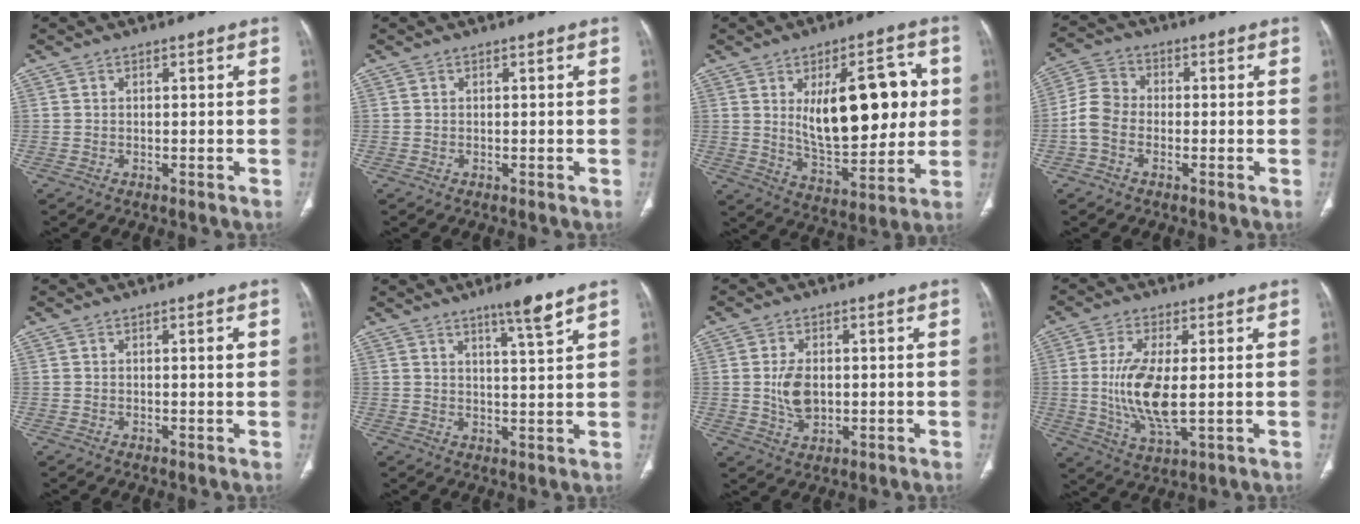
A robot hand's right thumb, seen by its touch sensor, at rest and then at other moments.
{"total": 0.0}
{"total": 19.7, "force": [3.5, 9.3, 17.0], "torque": [-0.211, -0.014, 0.062]}
{"total": 6.3, "force": [-1.7, 4.6, 4.0], "torque": [-0.074, 0.019, -0.046]}
{"total": 1.3, "force": [0.3, 0.2, 1.2], "torque": [-0.017, 0.000, 0.003]}
{"total": 5.5, "force": [3.8, -0.1, 4.0], "torque": [-0.059, -0.027, 0.063]}
{"total": 6.0, "force": [0.1, 3.9, 4.6], "torque": [-0.081, -0.004, 0.008]}
{"total": 11.3, "force": [0.0, 4.2, 10.6], "torque": [-0.220, -0.018, 0.005]}